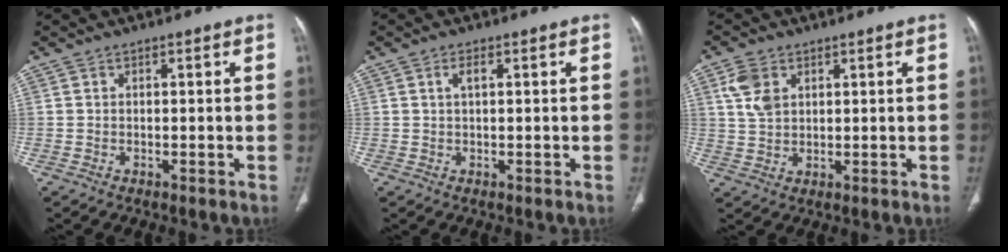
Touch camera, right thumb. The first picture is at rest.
{"total": 1.9, "force": [0.6, 0.8, 1.7], "torque": [-0.034, 0.005, 0.013]}
{"total": 5.7, "force": [2.2, 3.8, 3.5], "torque": [-0.064, -0.001, 0.051]}